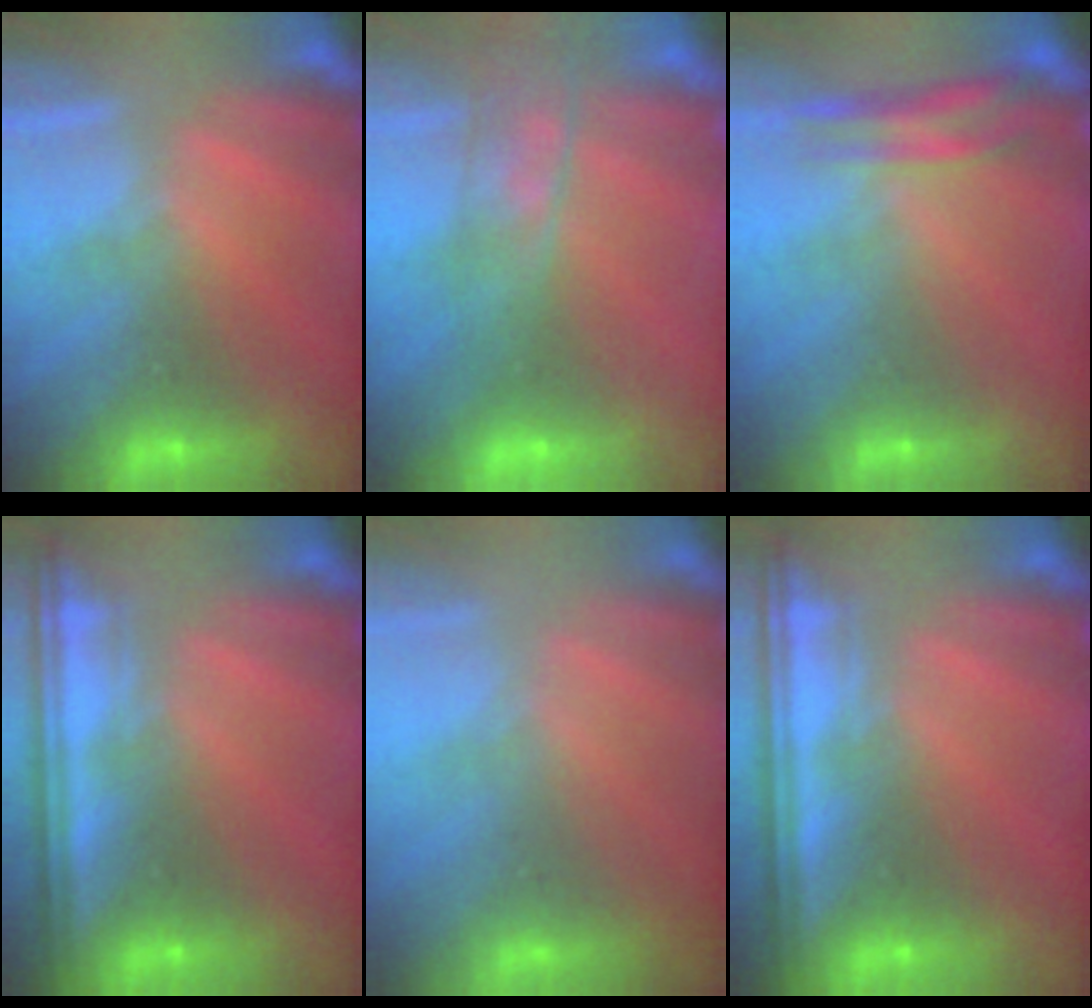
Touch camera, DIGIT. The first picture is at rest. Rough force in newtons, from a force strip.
{"total": 5.8}
{"total": 3.9}
{"total": 7.8}
{"total": 2.9}
{"total": 7.8}